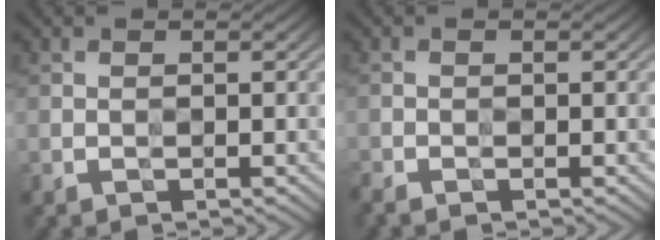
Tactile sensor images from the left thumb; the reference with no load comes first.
{"total": 1.5, "force": [-1.4, 0.1, 0.3], "torque": [-0.011, -0.004, -0.031]}